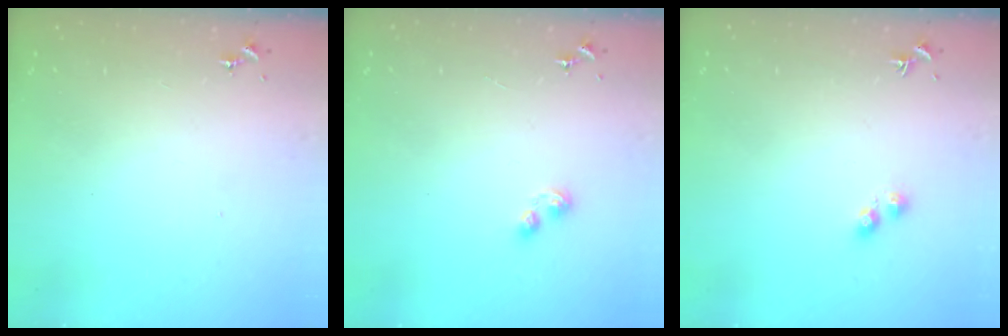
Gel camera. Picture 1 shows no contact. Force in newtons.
{"total": 4.8, "press": 4.8, "slide": 0.5}
{"total": 2.2, "press": 2.2, "slide": 0.6}